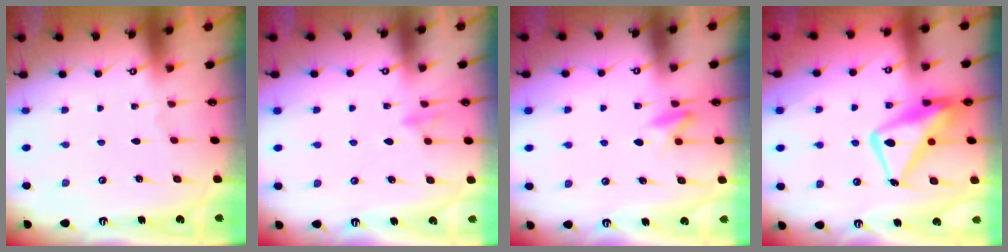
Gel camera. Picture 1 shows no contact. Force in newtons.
{"total": 8.3, "press": 8.2, "slide": 1.3}
{"total": 5.8, "press": 5.7, "slide": 1.3}
{"total": 14.7, "press": 14.6, "slide": 1.3}